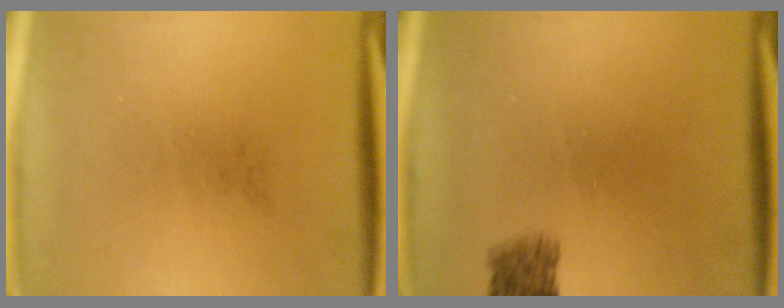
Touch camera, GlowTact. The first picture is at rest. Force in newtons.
{"total": 2.9}